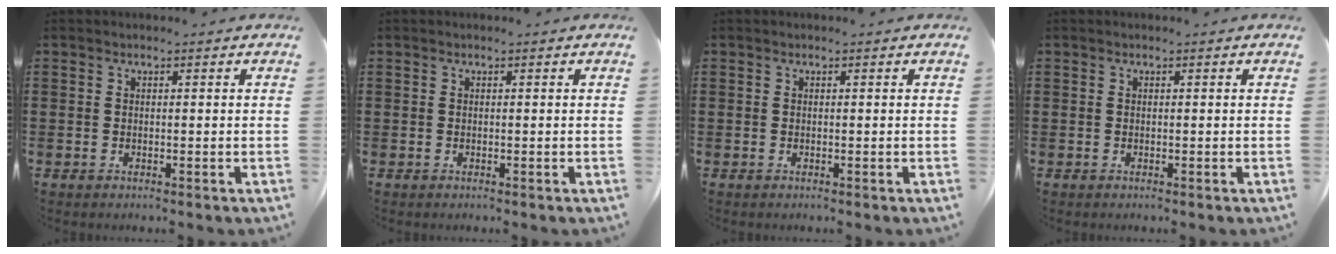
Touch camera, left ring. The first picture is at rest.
{"total": 0.0}
{"total": 0.0}
{"total": 0.0}